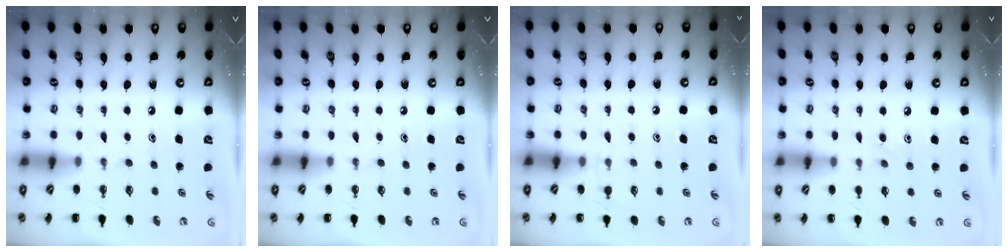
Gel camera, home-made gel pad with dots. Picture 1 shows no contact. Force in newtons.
{"total": 0.0}
{"total": 4.8, "press": 4.5, "slide": 1.6}
{"total": 4.8, "press": 4.5, "slide": 1.6}